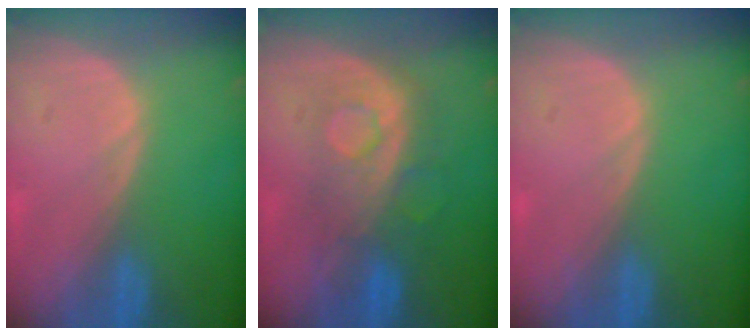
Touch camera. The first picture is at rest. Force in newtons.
{"total": 7.8, "press": 7.8, "slide": 0.6}
{"total": 0.0}